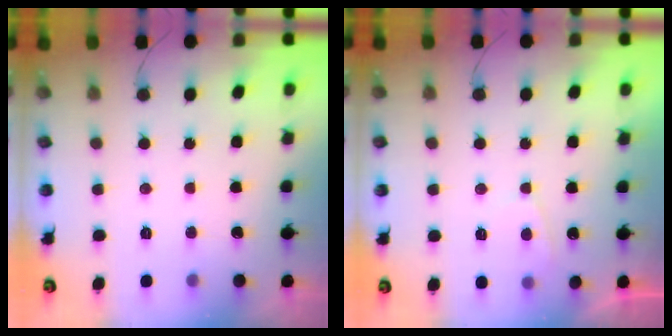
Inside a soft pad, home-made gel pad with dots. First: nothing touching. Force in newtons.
{"total": 1.8, "press": 1.7, "slide": 0.6}